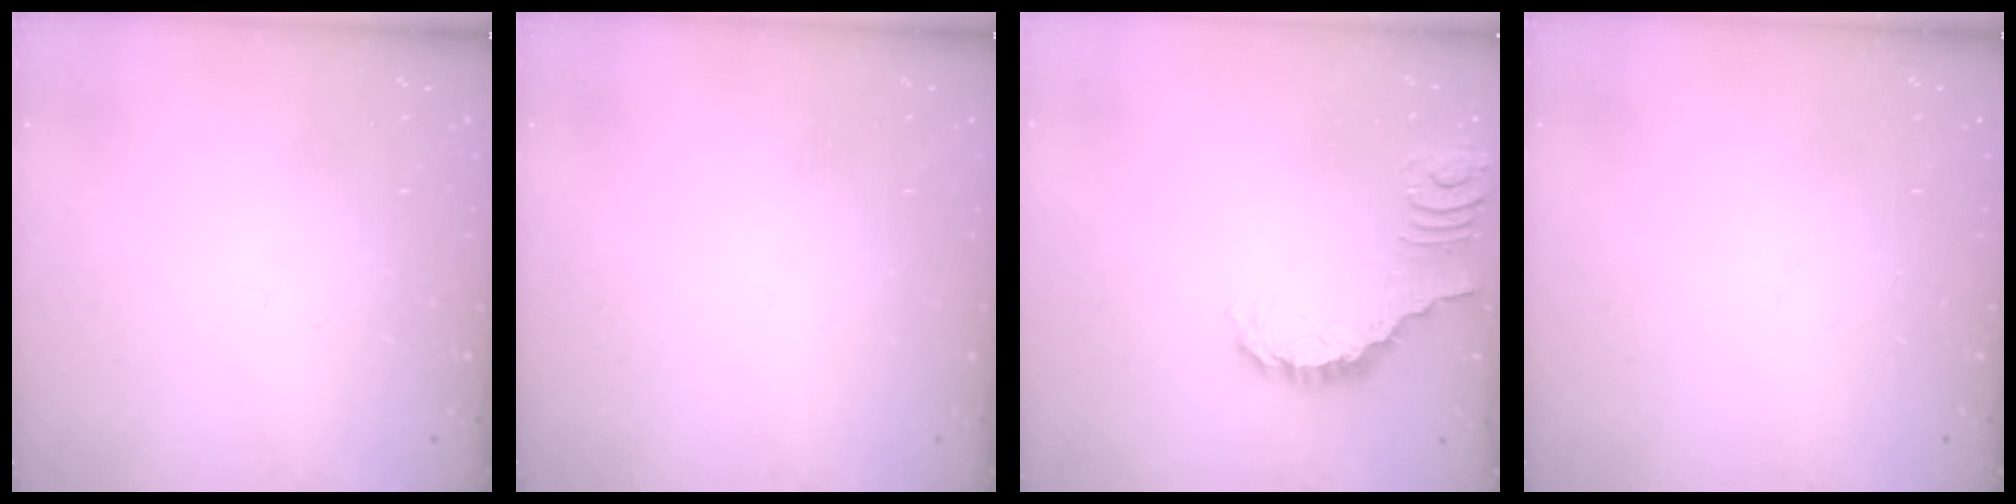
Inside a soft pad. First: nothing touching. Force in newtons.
{"total": 0.0}
{"total": 0.9, "press": 0.8, "slide": 0.2}
{"total": 0.0}